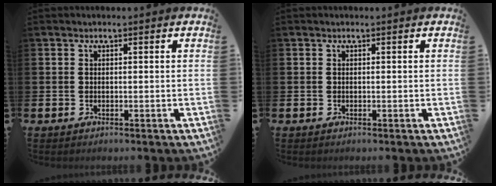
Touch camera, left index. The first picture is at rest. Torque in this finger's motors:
{"motor_torque": [-0.09, 0.09, -0.04, 0.01]}